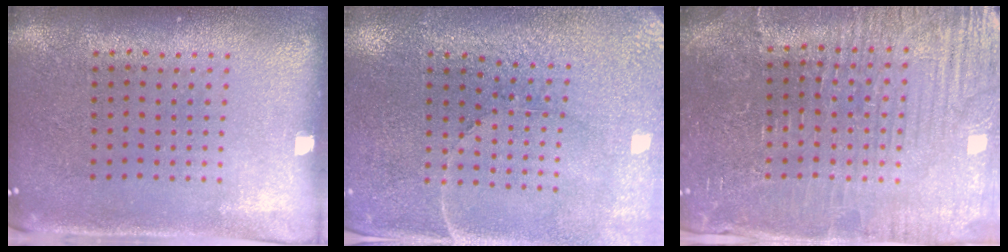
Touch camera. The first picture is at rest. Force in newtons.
{"total": 3.1, "press": 3.1, "slide": 0.6}
{"total": 4.4, "press": 4.2, "slide": 1.2}